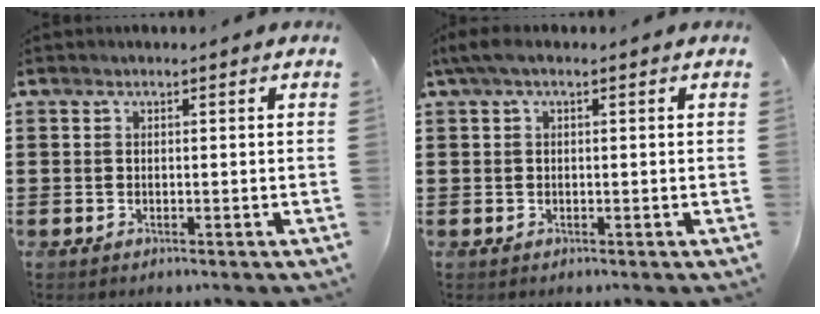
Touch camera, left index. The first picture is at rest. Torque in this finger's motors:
{"motor_torque": [0.12, -0.20, 0.23, 0.06]}